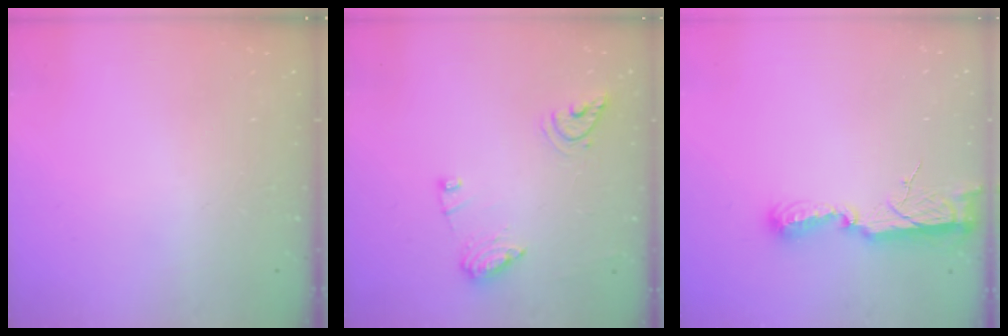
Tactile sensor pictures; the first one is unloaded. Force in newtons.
{"total": 10.3, "press": 10.2, "slide": 1.1}
{"total": 8.4, "press": 8.4, "slide": 0.5}